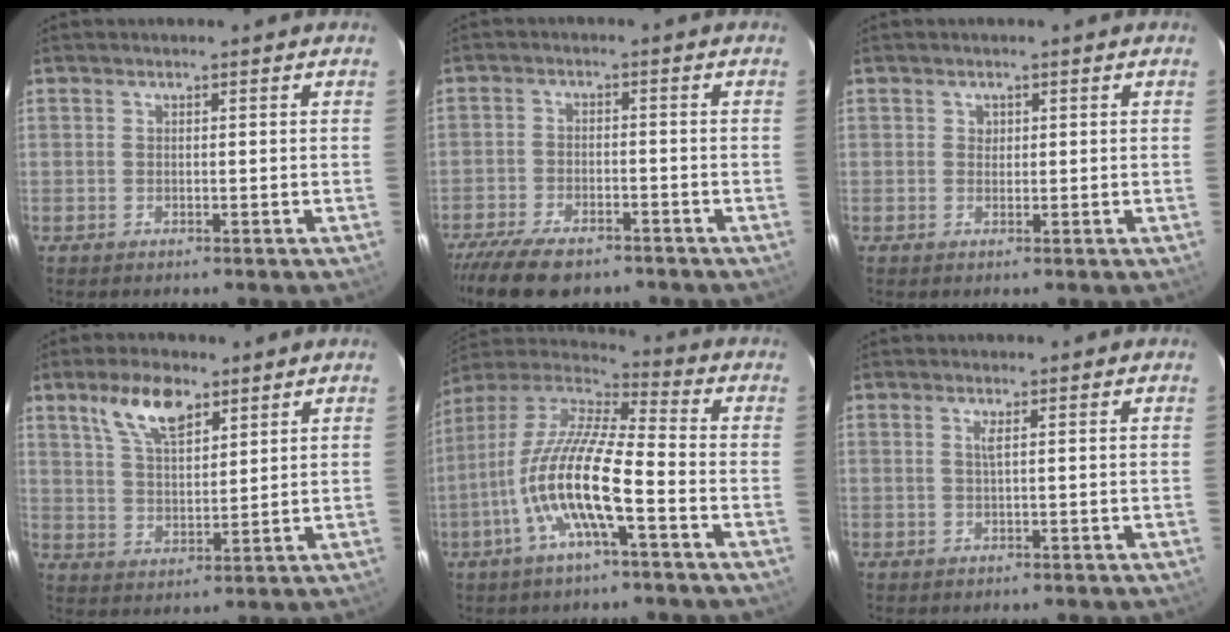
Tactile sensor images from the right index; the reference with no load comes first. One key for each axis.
{"total": 11.7, "fx": -9.2, "fy": 4.4, "fz": 5.7, "tx": -0.138, "ty": -0.028, "tz": -0.157}
{"total": 1.1, "fx": 0.3, "fy": 1.0, "fz": 0.0, "tx": 0.007, "ty": 0.006, "tz": 0.005}
{"total": 9.0, "fx": 5.6, "fy": 3.7, "fz": 6.0, "tx": -0.110, "ty": 0.011, "tz": 0.109}
{"total": 15.5, "fx": -5.6, "fy": 2.6, "fz": 14.2, "tx": -0.274, "ty": -0.008, "tz": -0.114}
{"total": 0.9, "fx": 0.2, "fy": -0.3, "fz": 0.9, "tx": -0.015, "ty": 0.000, "tz": 0.004}